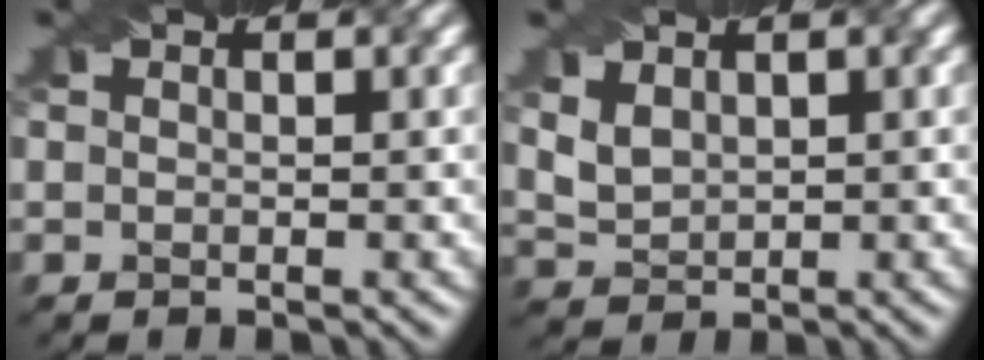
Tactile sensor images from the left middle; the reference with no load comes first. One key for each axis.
{"total": 2.9, "fx": 1.5, "fy": 2.0, "fz": 1.5, "tx": -0.051, "ty": 0.004, "tz": 0.042}